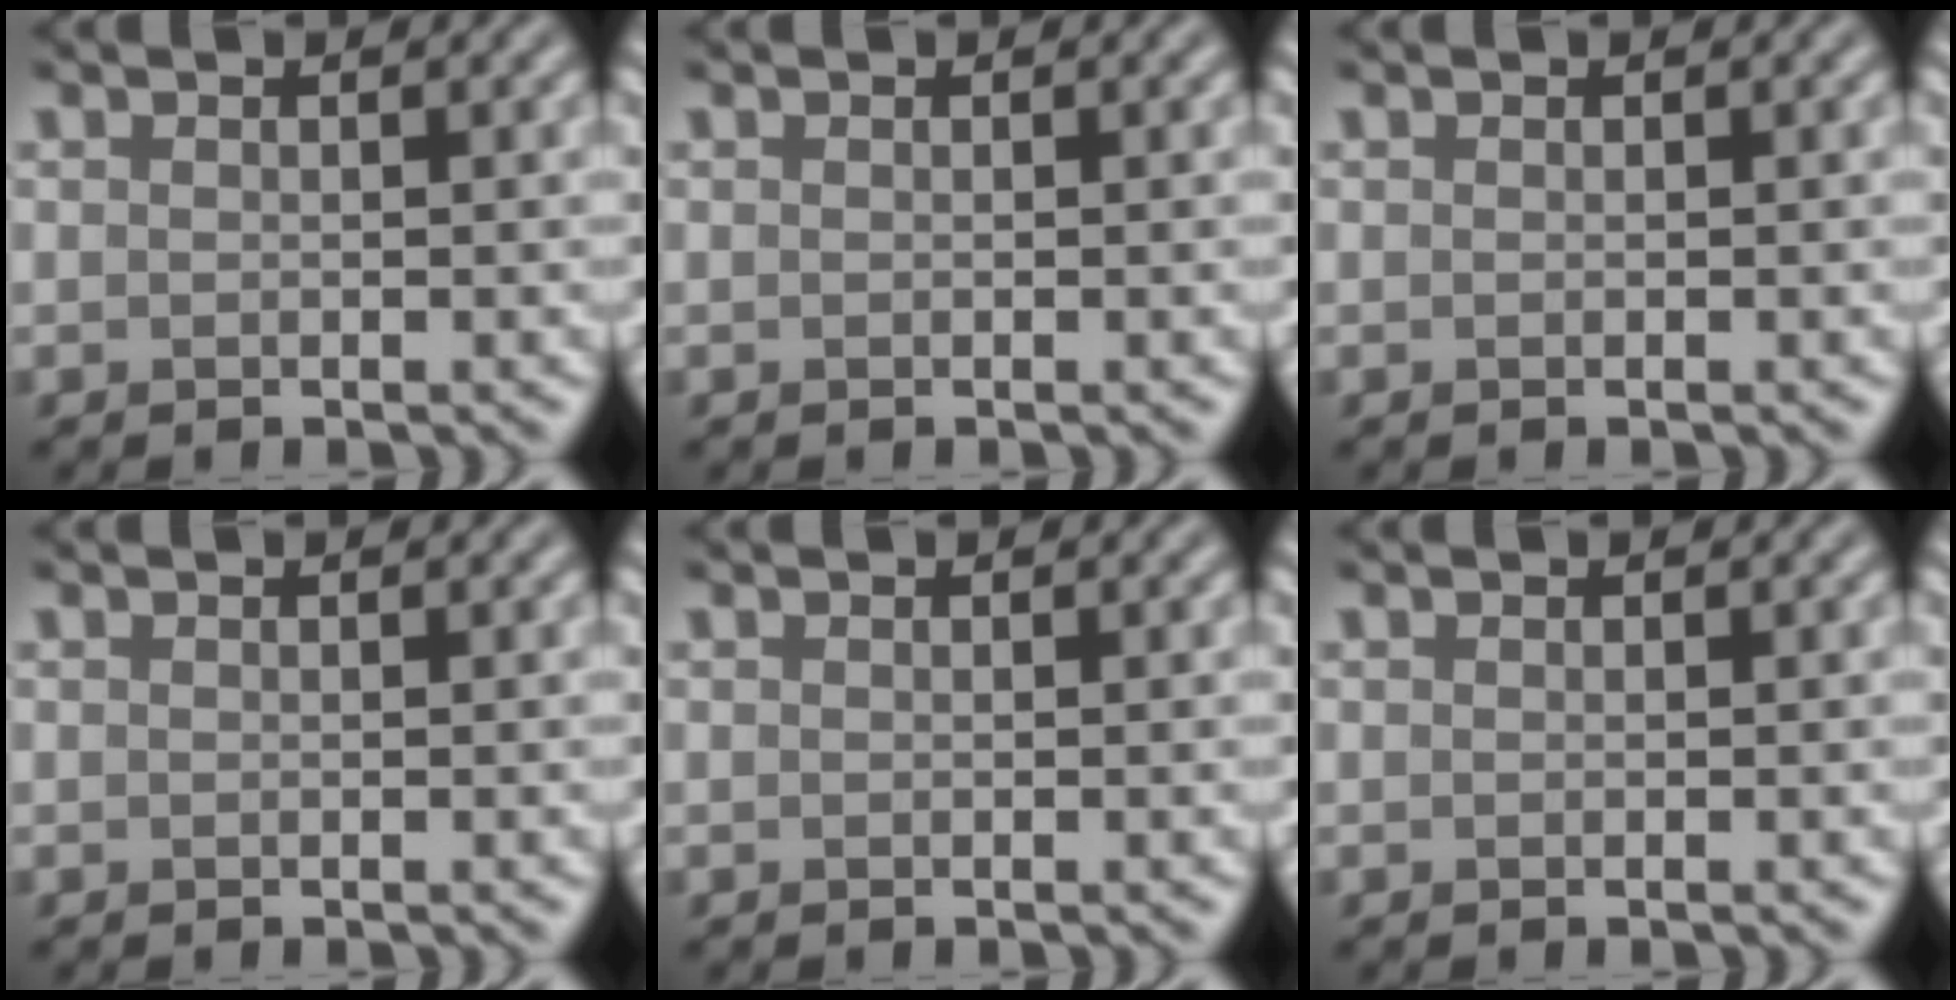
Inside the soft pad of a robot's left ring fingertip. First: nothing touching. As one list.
[{"total": 0.0}, {"total": 0.0}, {"total": 0.0}, {"total": 0.0}, {"total": 0.0}]